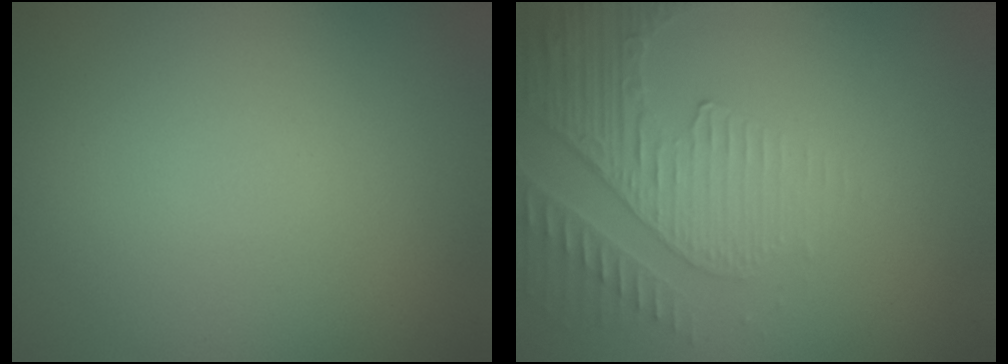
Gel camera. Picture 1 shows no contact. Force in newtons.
{"total": 4.2, "press": 3.0, "slide": 2.9}